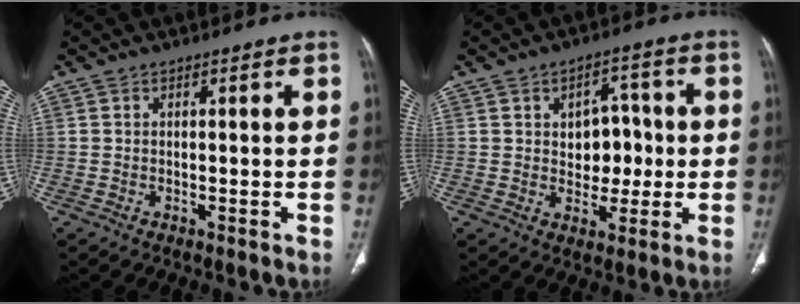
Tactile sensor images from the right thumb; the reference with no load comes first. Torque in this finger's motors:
{"motor_torque": [-0.27, 0.35, 0.58, 0.17, 0.05]}